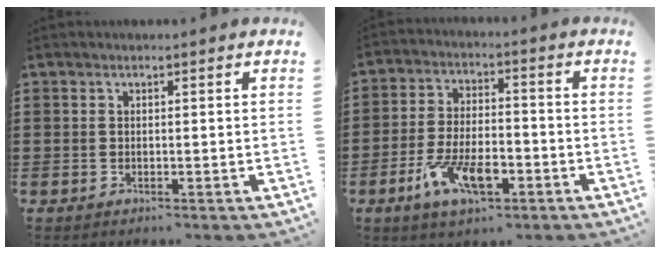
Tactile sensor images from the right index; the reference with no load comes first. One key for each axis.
{"total": 9.1, "fx": -4.4, "fy": 3.8, "fz": 7.0, "tx": -0.149, "ty": 0.000, "tz": -0.079}